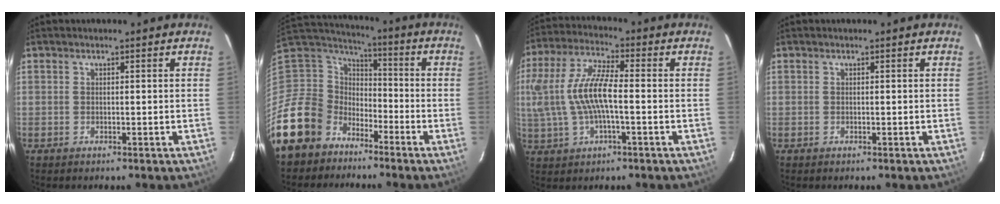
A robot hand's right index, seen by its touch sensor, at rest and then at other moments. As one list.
[{"total": 15.1, "force": [-9.8, 11.2, 2.7], "torque": [-0.097, 0.035, -0.183]}, {"total": 13.6, "force": [-0.5, 4.7, 12.7], "torque": [-0.256, 0.009, -0.009]}, {"total": 0.0}]